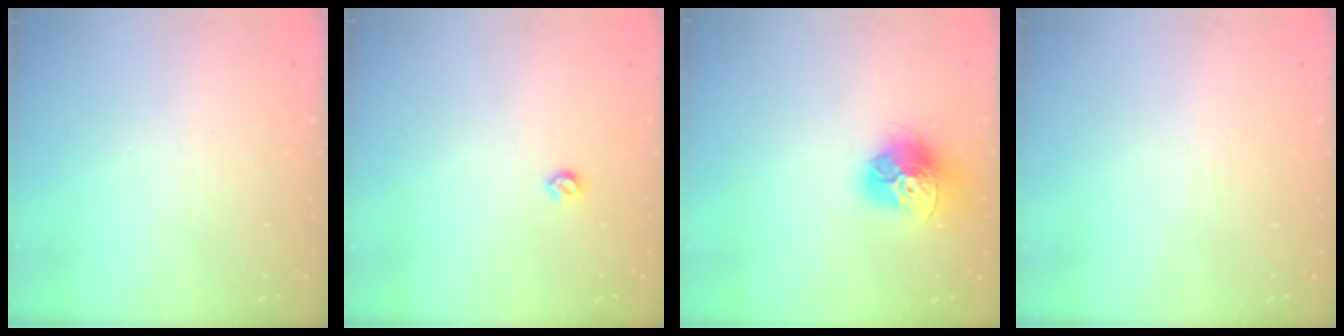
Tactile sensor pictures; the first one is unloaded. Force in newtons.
{"total": 4.0, "press": 3.9, "slide": 0.8}
{"total": 15.3, "press": 15.2, "slide": 1.7}
{"total": 0.7, "press": 0.7, "slide": 0.1}